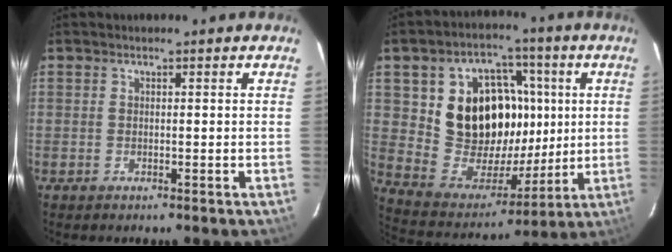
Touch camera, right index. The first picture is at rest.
{"total": 18.4, "force": [4.0, 15.2, 9.6], "torque": [-0.208, 0.027, 0.091]}